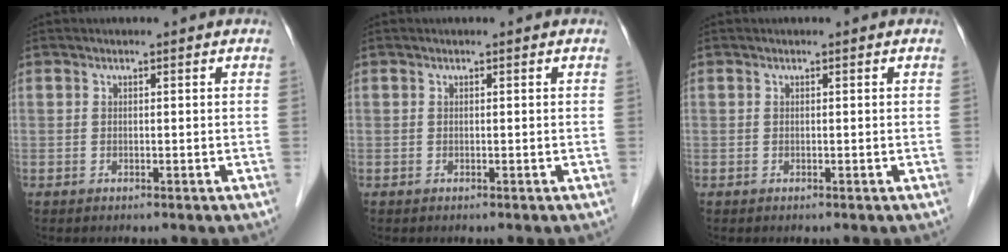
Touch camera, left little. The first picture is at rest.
{"total": 0.0}
{"total": 0.0}